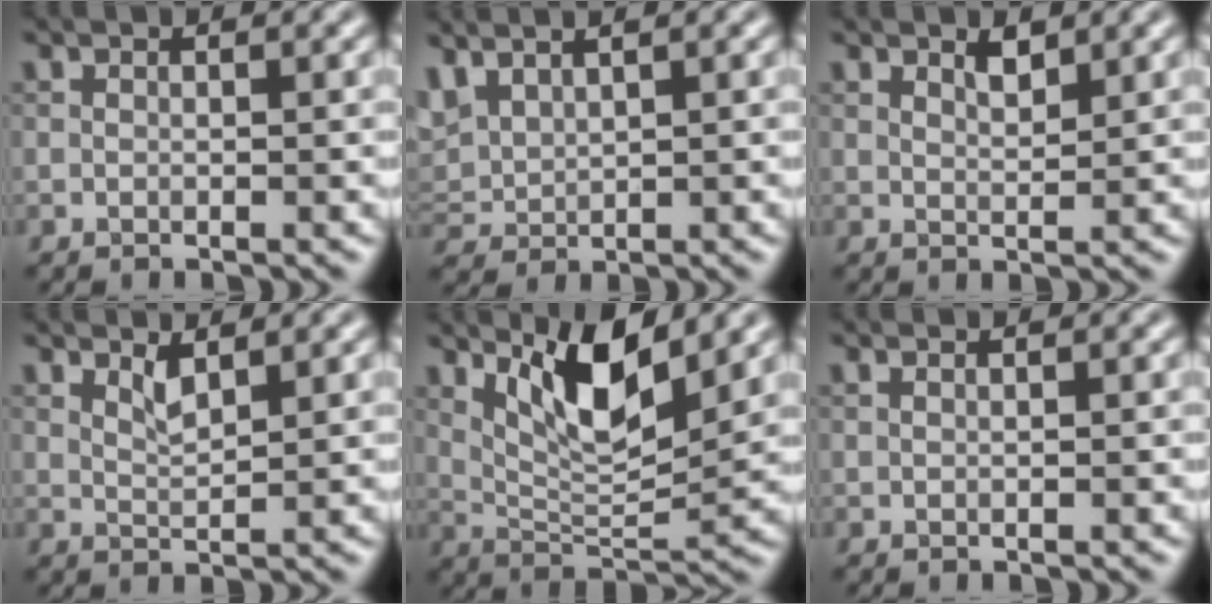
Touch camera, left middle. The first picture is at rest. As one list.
[{"total": 3.0, "force": [2.3, 1.2, 1.6], "torque": [-0.044, 0.010, 0.052]}, {"total": 1.4, "force": [1.1, 0.4, 0.8], "torque": [-0.017, -0.001, 0.019]}, {"total": 1.5, "force": [1.1, 0.3, 1.0], "torque": [-0.024, 0.000, 0.019]}, {"total": 6.6, "force": [3.4, 1.9, 5.4], "torque": [-0.102, -0.011, 0.064]}, {"total": 0.7, "force": [0.5, 0.2, 0.4], "torque": [-0.009, -0.001, 0.001]}]